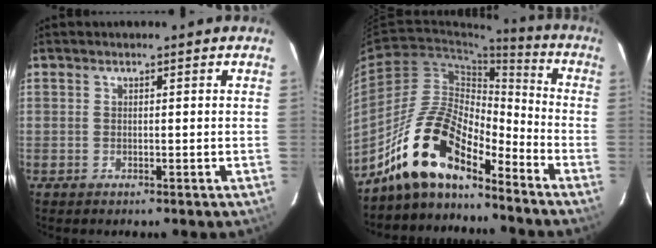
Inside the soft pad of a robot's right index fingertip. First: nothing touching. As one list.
[{"total": 15.5, "force": [-12.1, 4.8, 8.4], "torque": [-0.158, 0.009, -0.237]}]